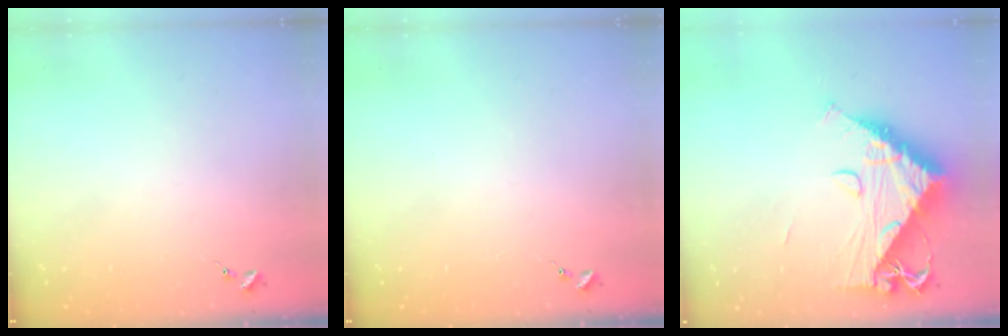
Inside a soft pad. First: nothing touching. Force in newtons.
{"total": 0.0}
{"total": 15.5, "press": 15.5, "slide": 1.5}